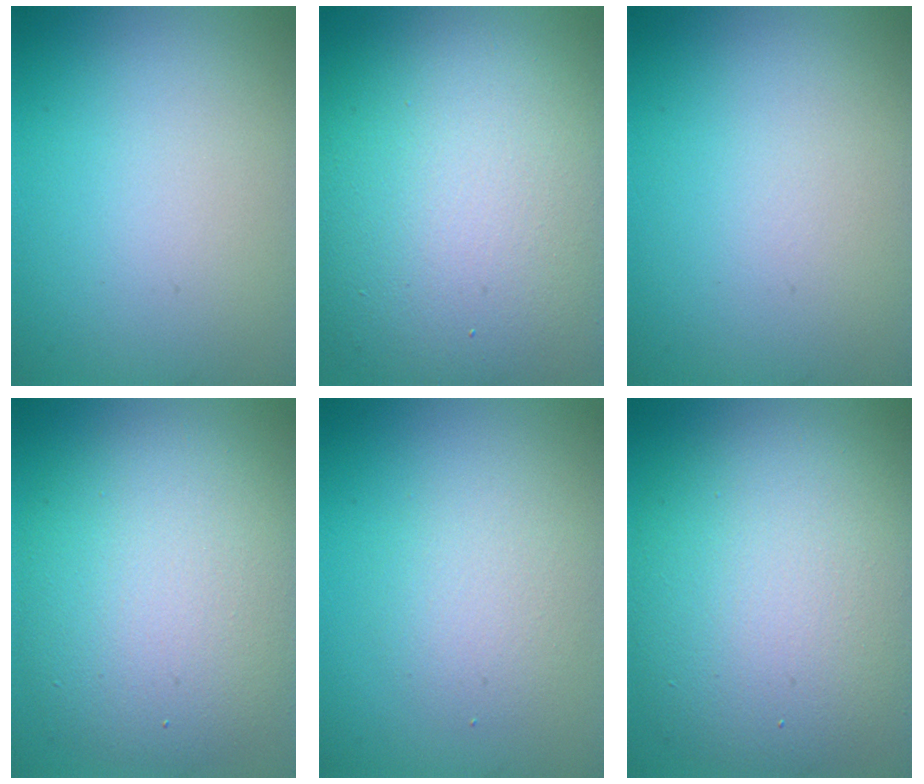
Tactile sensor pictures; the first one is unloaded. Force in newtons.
{"total": 15.1, "press": 15.1, "slide": 1.0}
{"total": 0.0}
{"total": 9.4, "press": 9.4, "slide": 0.4}
{"total": 2.4, "press": 2.4, "slide": 0.3}
{"total": 11.1, "press": 11.1, "slide": 0.5}